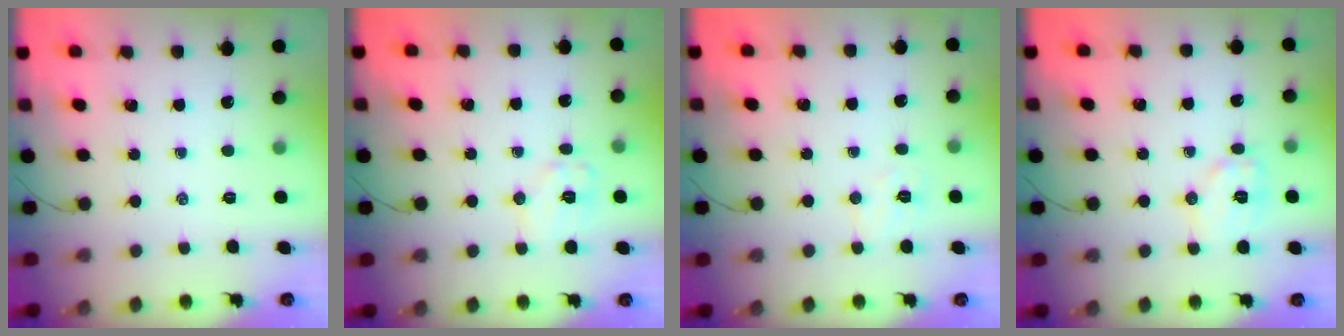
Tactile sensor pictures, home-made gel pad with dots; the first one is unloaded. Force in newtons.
{"total": 7.6, "press": 7.6, "slide": 0.6}
{"total": 5.3, "press": 5.2, "slide": 1.1}
{"total": 8.5, "press": 8.5, "slide": 0.4}